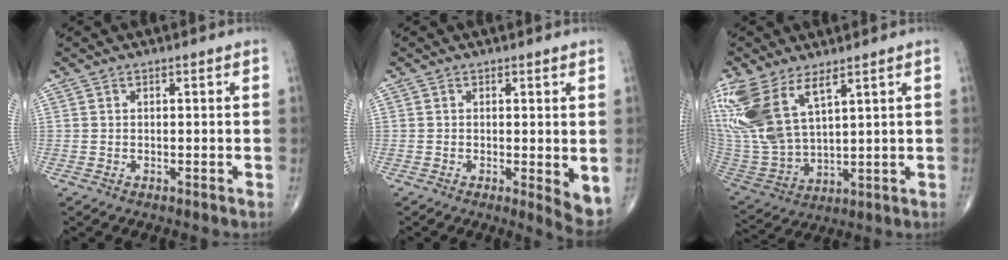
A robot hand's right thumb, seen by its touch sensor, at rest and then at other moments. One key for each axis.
{"total": 4.7, "fx": -0.2, "fy": 1.4, "fz": 4.5, "tx": -0.056, "ty": -0.014, "tz": -0.005}
{"total": 16.8, "fx": 8.7, "fy": 7.6, "fz": 12.2, "tx": -0.270, "ty": -0.029, "tz": 0.192}